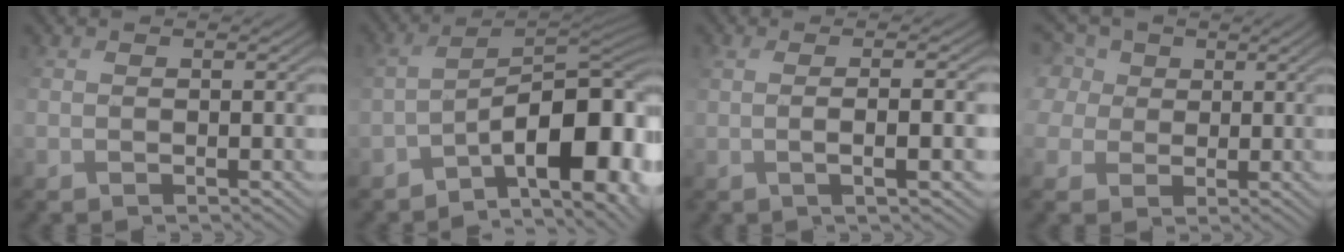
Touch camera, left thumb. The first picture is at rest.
{"total": 12.6, "force": [-5.7, 4.8, 10.1], "torque": [-0.135, 0.007, -0.082]}
{"total": 5.2, "force": [-0.4, 1.2, 5.1], "torque": [-0.072, 0.003, 0.003]}
{"total": 6.6, "force": [1.6, 5.9, 2.4], "torque": [-0.124, 0.013, 0.019]}